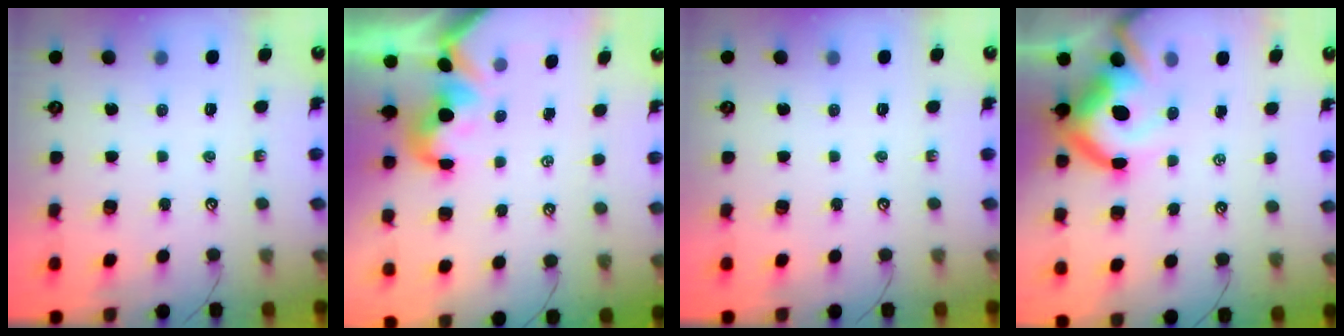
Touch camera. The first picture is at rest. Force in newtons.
{"total": 0.8, "press": 0.6, "slide": 0.4}
{"total": 0.0}
{"total": 15.0, "press": 14.8, "slide": 2.2}